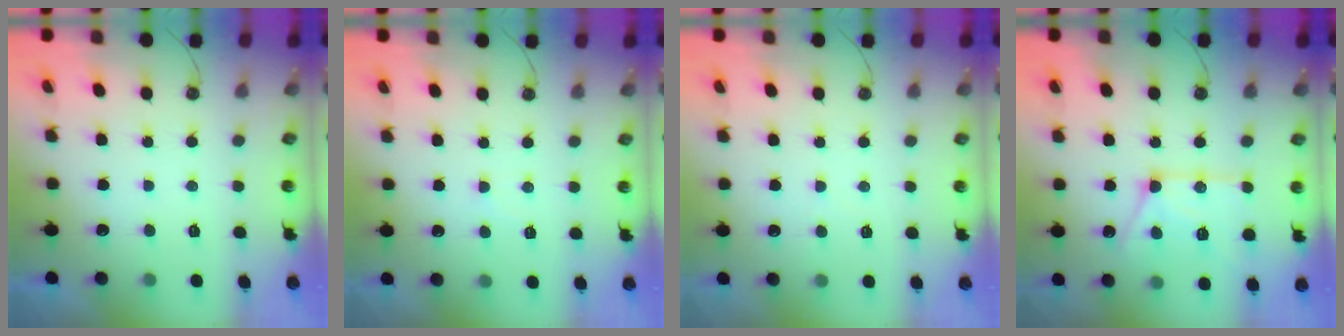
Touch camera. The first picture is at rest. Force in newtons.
{"total": 5.5, "press": 5.5, "slide": 0.8}
{"total": 4.0, "press": 4.0, "slide": 0.6}
{"total": 15.3, "press": 15.2, "slide": 1.7}